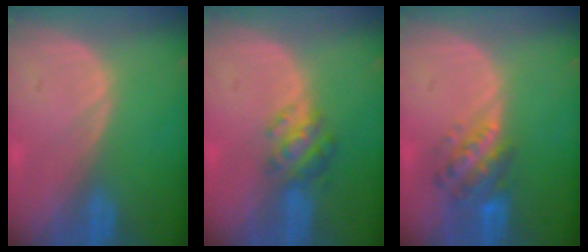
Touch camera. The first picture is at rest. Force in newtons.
{"total": 4.5, "press": 4.5, "slide": 0.6}
{"total": 6.0, "press": 5.8, "slide": 1.6}